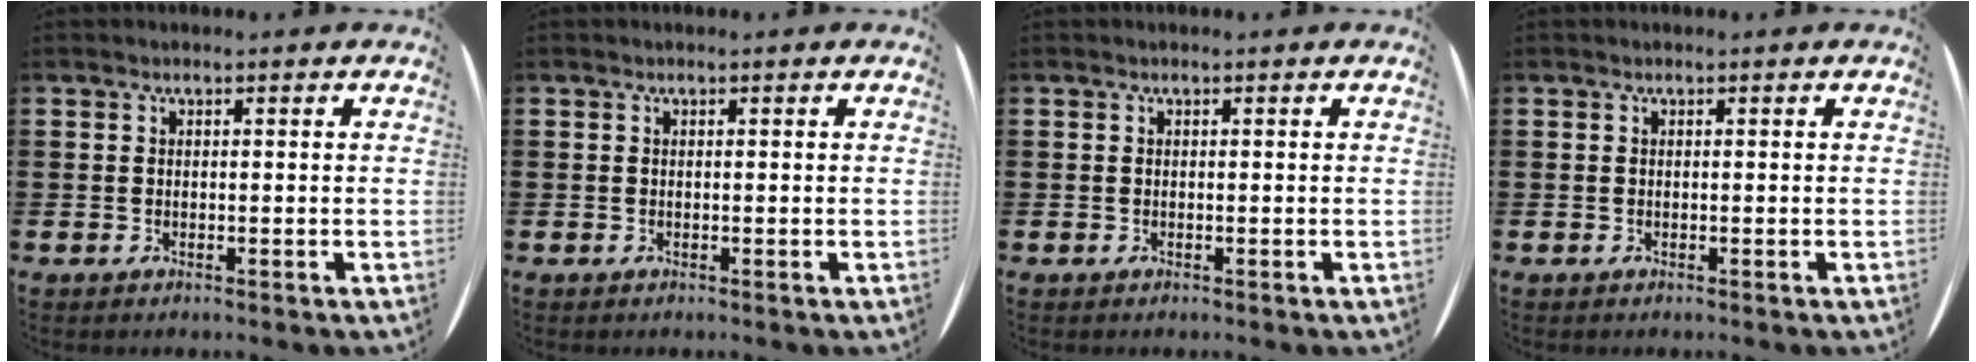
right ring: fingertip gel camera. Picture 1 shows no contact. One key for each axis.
{"total": 0.0}
{"total": 0.0}
{"total": 0.0}